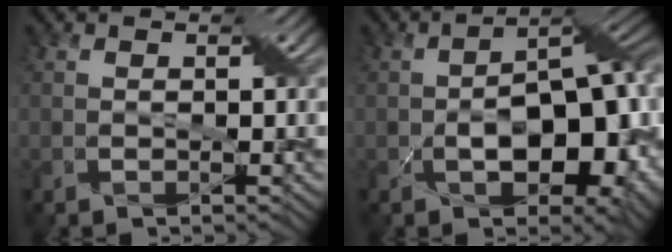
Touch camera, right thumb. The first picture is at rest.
{"total": 15.2, "force": [-2.7, 8.5, 12.2], "torque": [-0.157, -0.025, -0.019]}